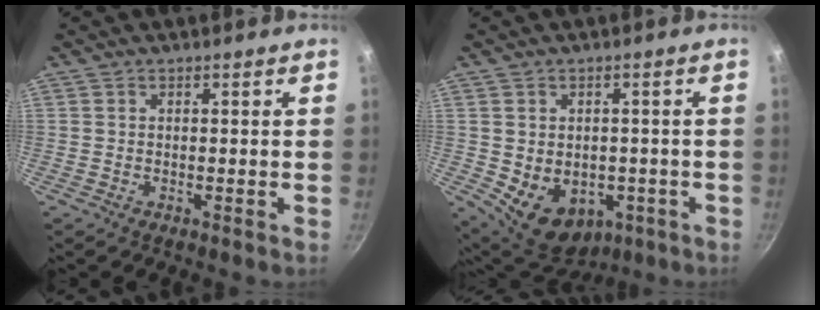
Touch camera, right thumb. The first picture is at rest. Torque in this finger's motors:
{"motor_torque": [-0.29, 0.75, 0.29, 0.54, 0.22]}